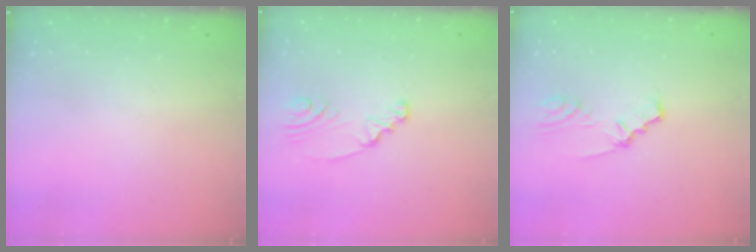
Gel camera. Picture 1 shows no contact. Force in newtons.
{"total": 2.7, "press": 2.7, "slide": 0.3}
{"total": 2.1, "press": 2.1, "slide": 0.2}